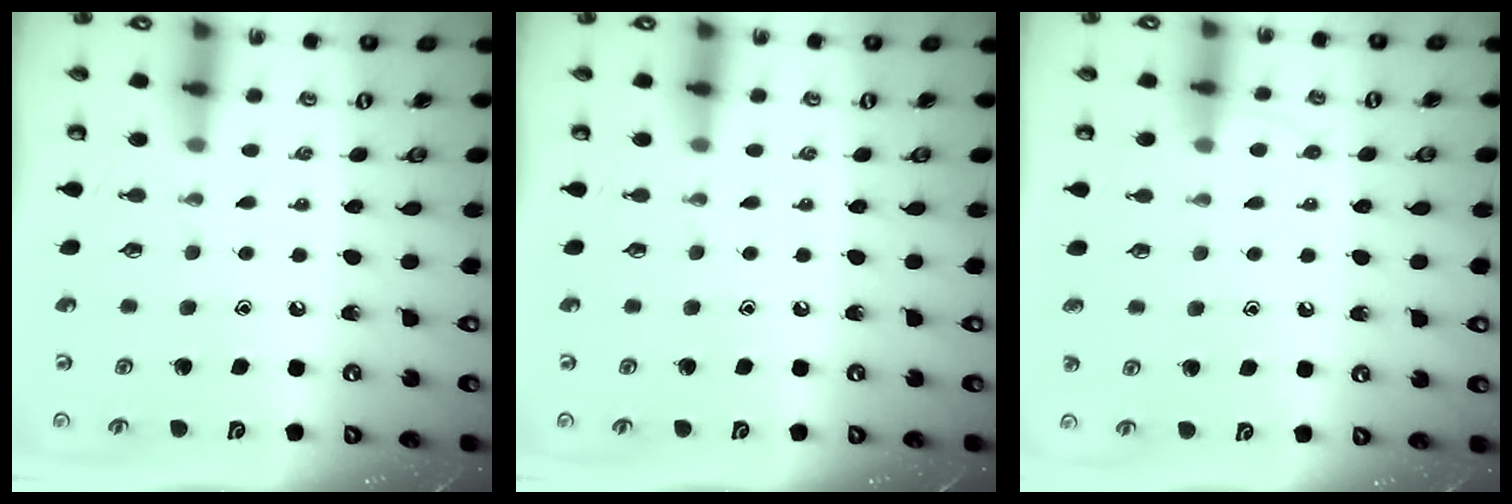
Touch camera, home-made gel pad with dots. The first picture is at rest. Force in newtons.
{"total": 0.0}
{"total": 5.2, "press": 5.1, "slide": 0.5}